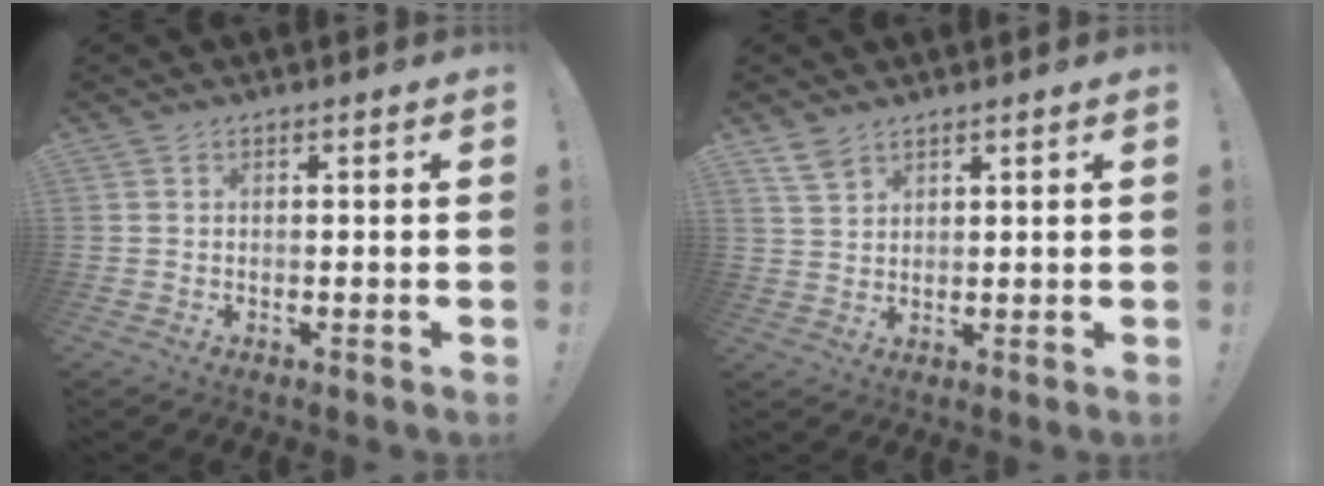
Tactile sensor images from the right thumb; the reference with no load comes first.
{"total": 4.9, "force": [3.7, 2.7, 1.7], "torque": [-0.023, -0.022, 0.071]}